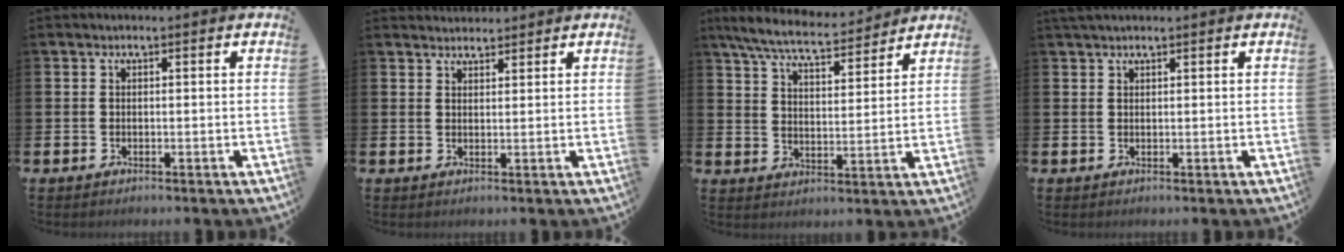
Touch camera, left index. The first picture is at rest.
{"total": 2.2, "force": [2.2, 0.5, -0.1], "torque": [-0.001, -0.007, 0.040]}
{"total": 7.5, "force": [6.9, 1.3, 2.7], "torque": [-0.082, -0.033, 0.122]}
{"total": 1.2, "force": [1.2, 0.3, 0.4], "torque": [-0.007, 0.002, 0.021]}